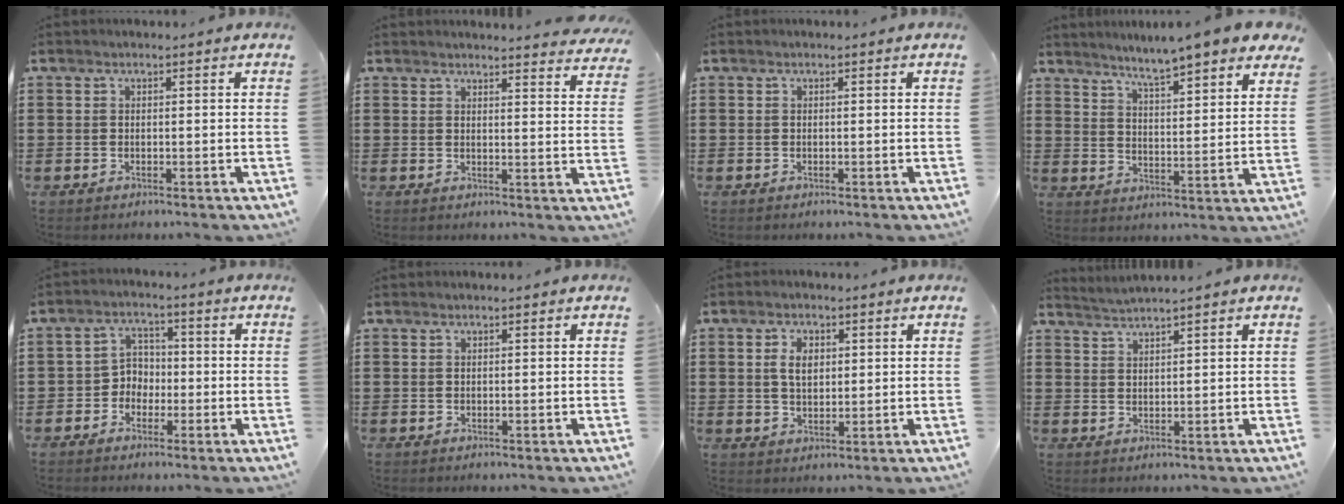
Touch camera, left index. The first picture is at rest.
{"total": 3.1, "force": [3.0, -0.5, 0.4], "torque": [-0.011, -0.019, 0.054]}
{"total": 0.0}
{"total": 5.3, "force": [4.9, -0.7, 1.9], "torque": [-0.062, -0.034, 0.078]}
{"total": 3.8, "force": [-1.8, 3.2, 0.9], "torque": [-0.030, 0.011, -0.042]}
{"total": 0.0}
{"total": 3.8, "force": [1.1, 2.3, 2.8], "torque": [-0.054, 0.008, 0.016]}
{"total": 1.8, "force": [1.7, -0.7, 0.1], "torque": [-0.006, -0.002, 0.032]}